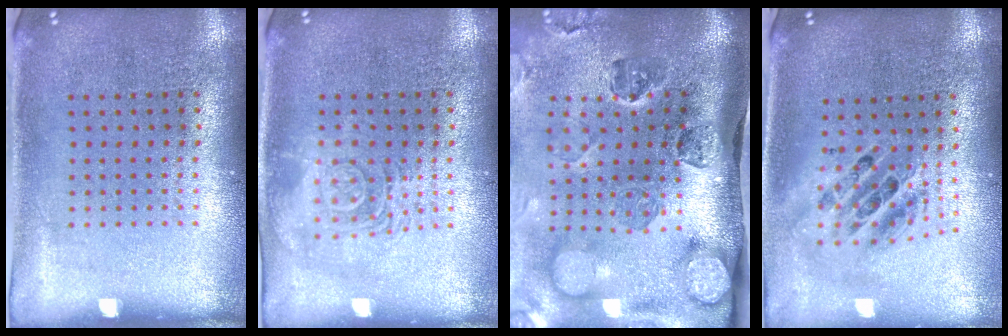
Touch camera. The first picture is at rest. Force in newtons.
{"total": 2.8, "press": 2.7, "slide": 0.4}
{"total": 4.7, "press": 3.4, "slide": 3.3}
{"total": 2.0, "press": 1.5, "slide": 1.3}